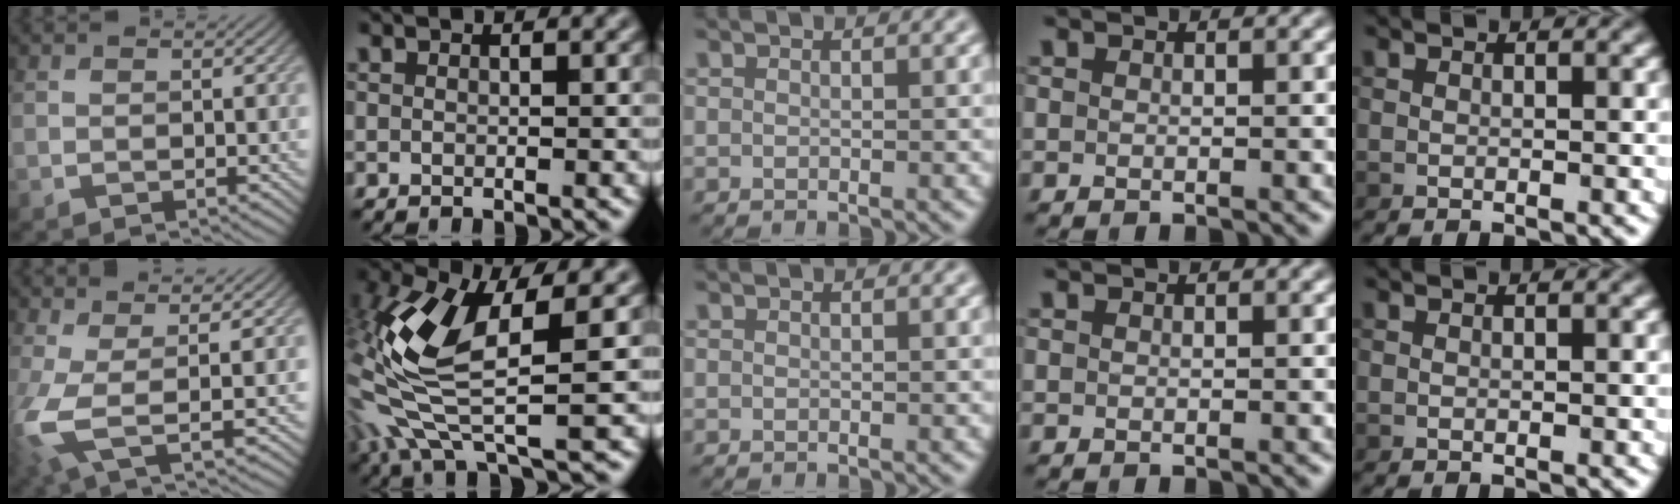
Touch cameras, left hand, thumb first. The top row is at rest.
{"thumb": {"total": 6.0, "force": [0.2, 1.4, 5.8], "torque": [-0.137, -0.001, -0.003]}, "index": {"total": 9.7, "force": [-0.9, 3.6, 9.0], "torque": [-0.214, -0.009, -0.030]}}